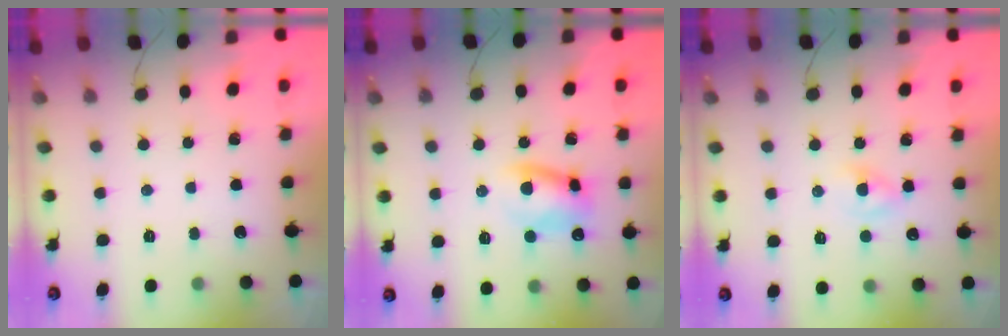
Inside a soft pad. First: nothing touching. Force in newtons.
{"total": 9.2, "press": 9.1, "slide": 1.5}
{"total": 2.2, "press": 2.0, "slide": 1.0}